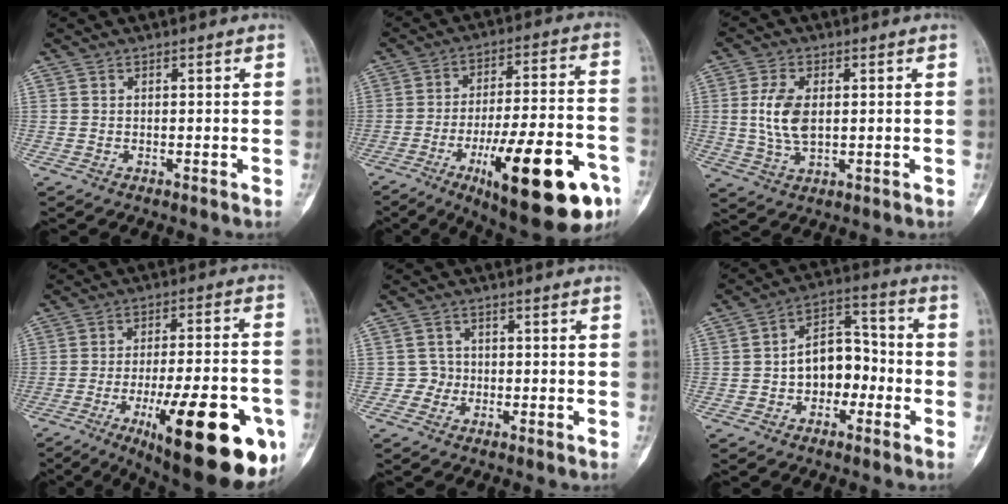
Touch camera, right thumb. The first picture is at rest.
{"total": 25.3, "force": [-11.1, 7.4, 21.5], "torque": [-0.281, 0.047, -0.154]}
{"total": 8.0, "force": [0.7, 4.4, 6.6], "torque": [-0.136, -0.005, 0.018]}
{"total": 27.1, "force": [-11.1, 8.2, 23.3], "torque": [-0.279, 0.033, -0.150]}
{"total": 2.2, "force": [-0.7, 2.1, 0.0], "torque": [0.017, 0.011, -0.019]}
{"total": 10.4, "force": [-2.0, 7.2, 7.2], "torque": [-0.078, 0.045, -0.044]}